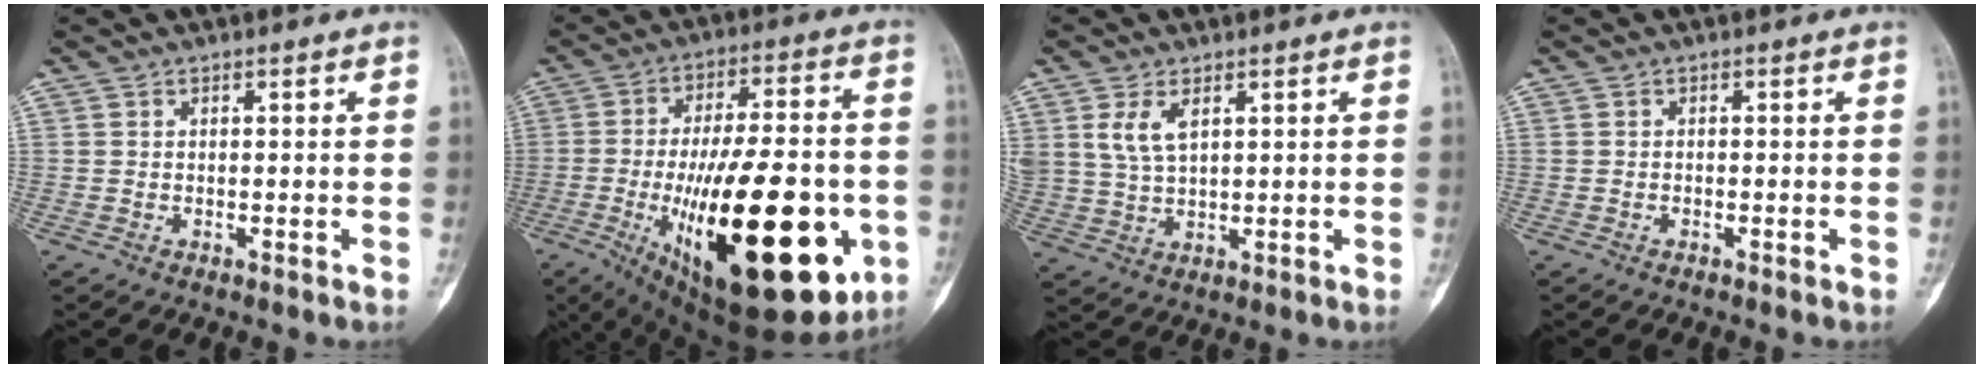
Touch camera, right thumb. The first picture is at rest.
{"total": 32.5, "force": [-8.5, 12.3, 28.9], "torque": [-0.421, -0.010, -0.107]}
{"total": 5.5, "force": [2.5, 2.8, 4.1], "torque": [-0.084, -0.008, 0.059]}
{"total": 0.0}